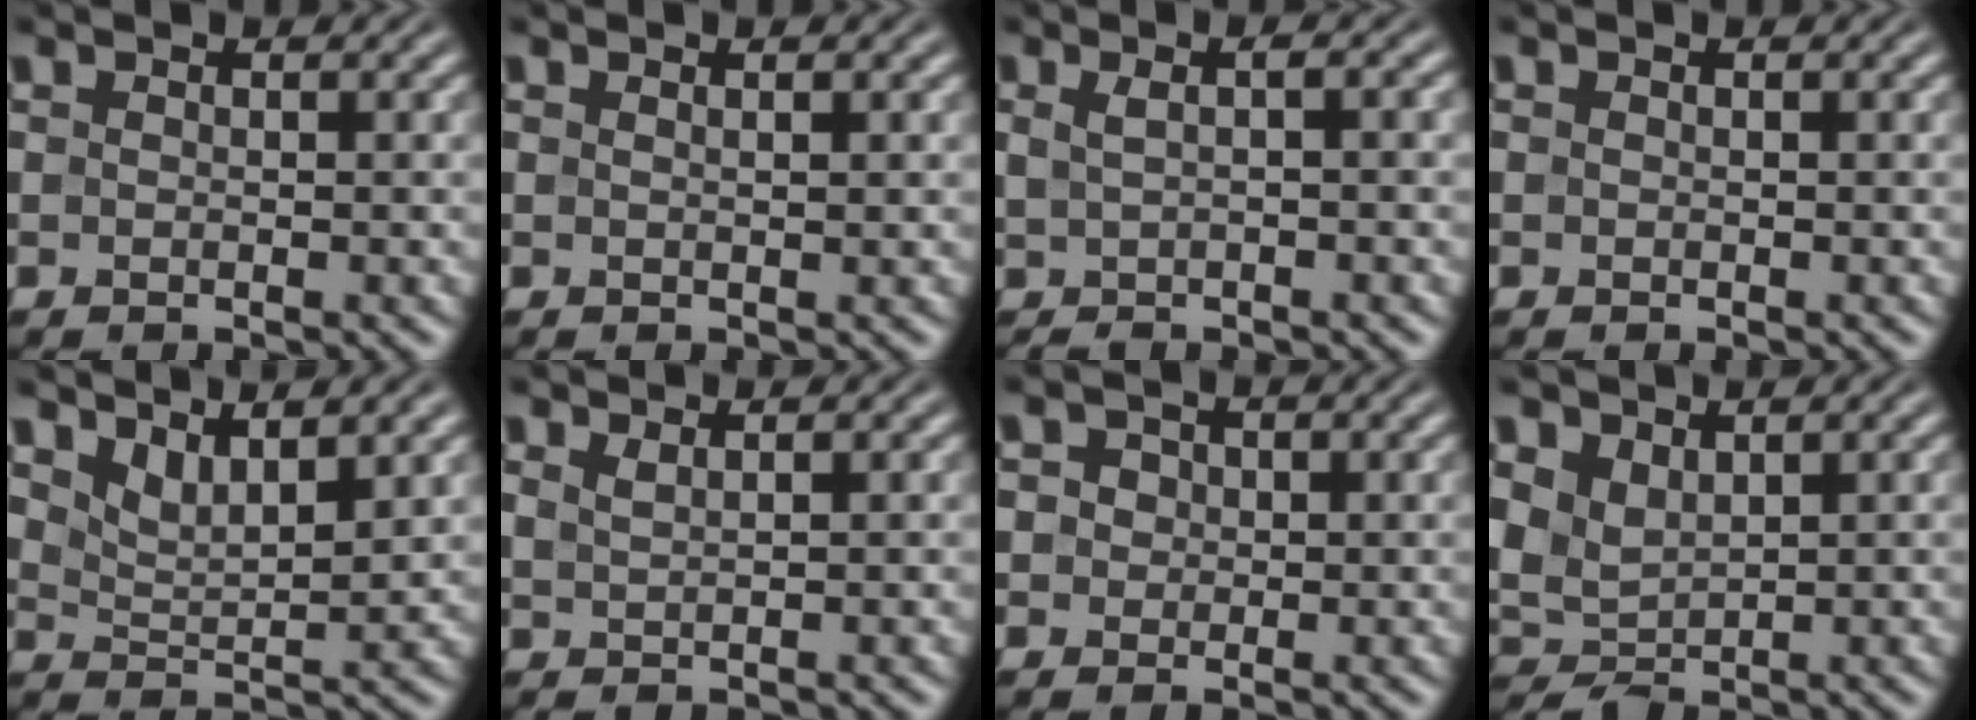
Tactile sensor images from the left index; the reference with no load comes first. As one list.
[{"total": 1.0, "force": [0.5, 0.2, 0.9], "torque": [-0.009, 0.004, 0.004]}, {"total": 2.5, "force": [0.4, 0.8, 2.3], "torque": [-0.036, 0.010, 0.004]}, {"total": 0.0}, {"total": 3.1, "force": [2.3, 1.0, 1.9], "torque": [-0.040, -0.009, 0.045]}, {"total": 1.1, "force": [0.8, 0.3, 0.7], "torque": [-0.011, 0.000, 0.015]}, {"total": 2.6, "force": [0.9, 2.1, 1.1], "torque": [-0.011, 0.017, 0.003]}, {"total": 3.9, "force": [1.5, 2.6, 2.6], "torque": [-0.065, 0.005, 0.027]}]